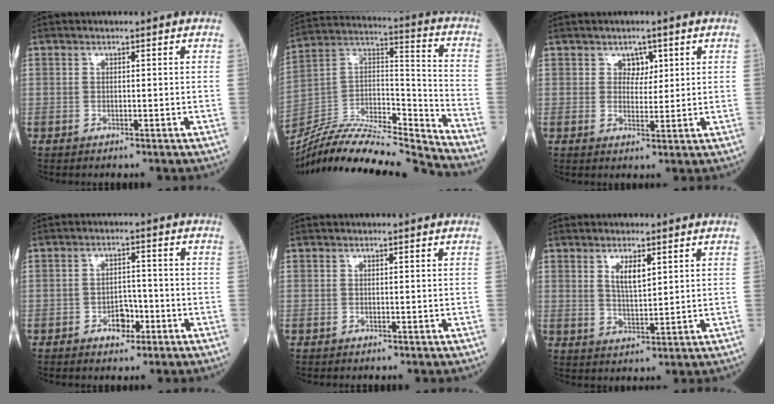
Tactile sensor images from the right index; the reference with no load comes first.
{"total": 23.1, "force": [-21.7, 0.9, 7.8], "torque": [-0.163, 0.017, -0.374]}
{"total": 2.7, "force": [1.3, 1.9, 1.3], "torque": [-0.011, 0.001, 0.020]}
{"total": 3.7, "force": [-1.9, 2.2, 2.3], "torque": [-0.026, 0.007, -0.029]}
{"total": 0.0}
{"total": 4.2, "force": [2.0, 1.2, 3.4], "torque": [-0.067, -0.002, 0.040]}